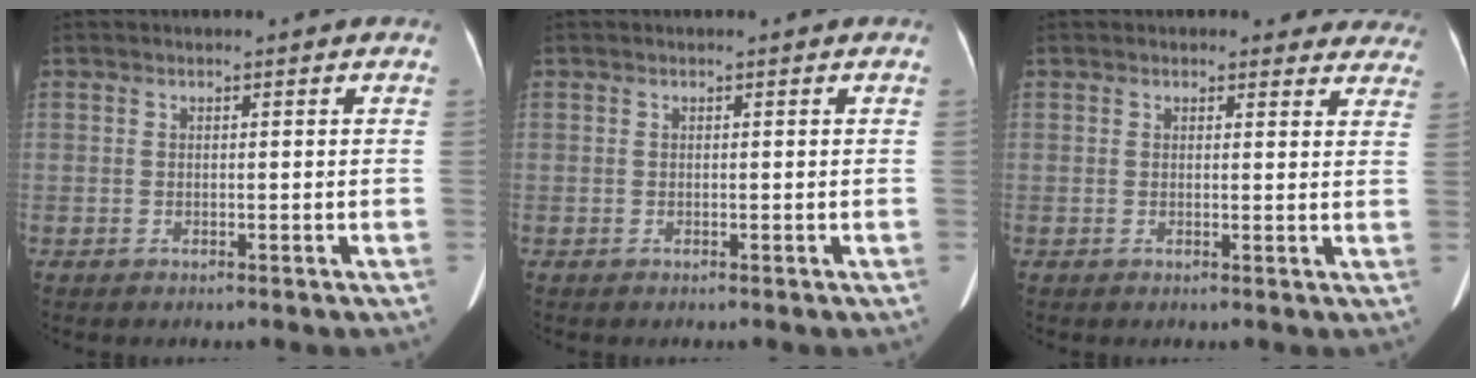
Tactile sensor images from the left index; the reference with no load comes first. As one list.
[{"total": 0.0}, {"total": 8.1, "force": [7.4, 3.0, 1.1], "torque": [0.033, -0.007, 0.051]}]